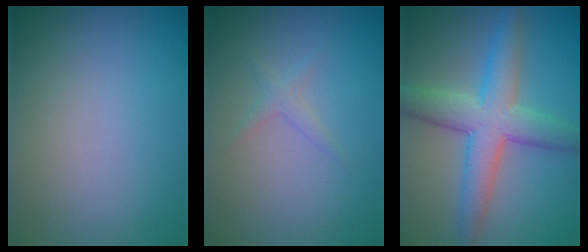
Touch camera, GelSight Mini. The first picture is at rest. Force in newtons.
{"total": 1.1, "press": 1.1, "slide": 0.1}
{"total": 6.3, "press": 6.3, "slide": 0.4}